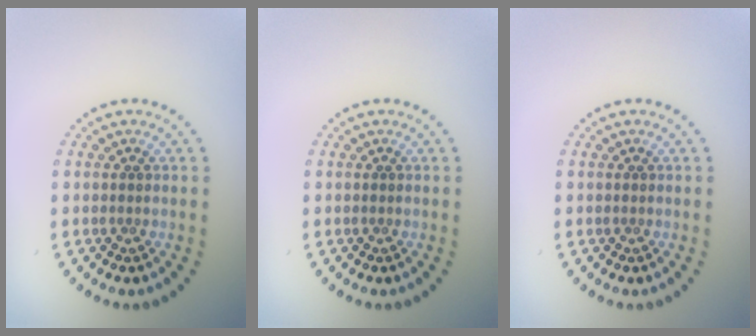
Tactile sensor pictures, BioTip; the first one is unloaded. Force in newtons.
{"total": 0.0}
{"total": 0.0}